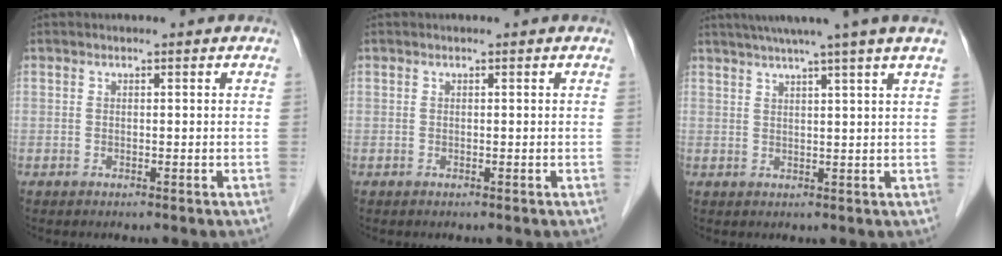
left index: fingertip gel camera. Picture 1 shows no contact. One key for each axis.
{"total": 0.0}
{"total": 9.6, "fx": 7.5, "fy": -1.9, "fz": 5.7, "tx": -0.083, "ty": 0.018, "tz": 0.090}